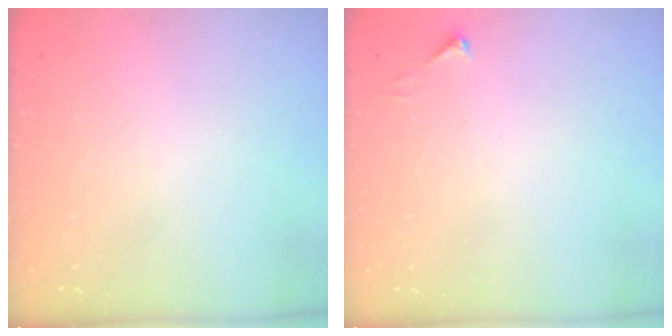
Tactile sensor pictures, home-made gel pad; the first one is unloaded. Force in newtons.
{"total": 2.5, "press": 2.5, "slide": 0.3}